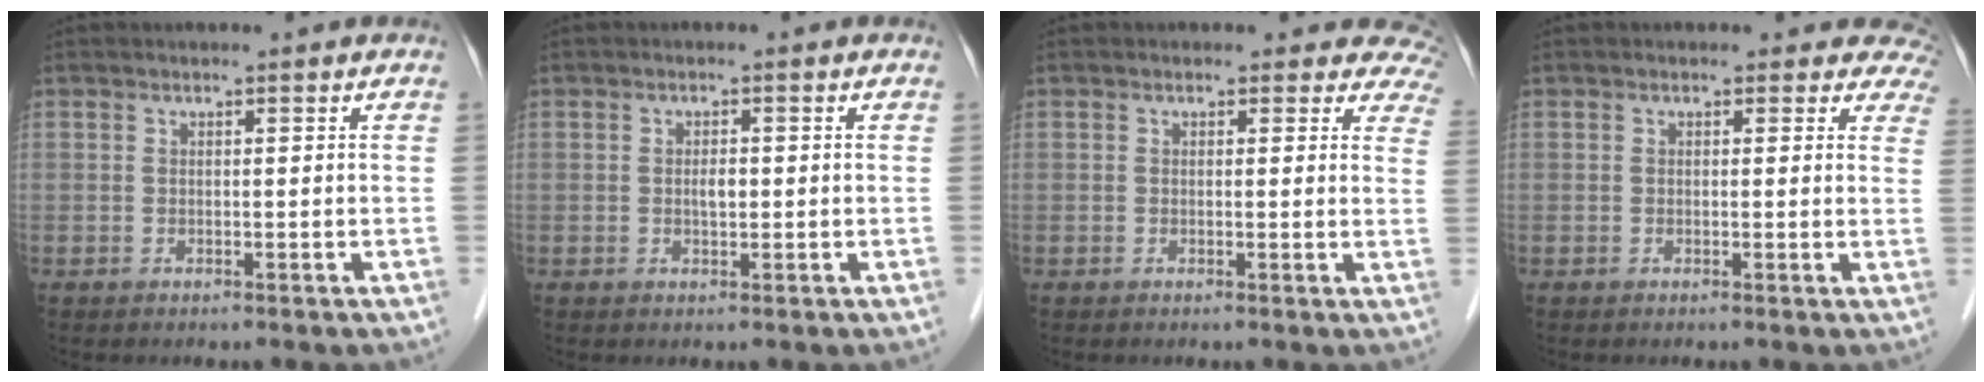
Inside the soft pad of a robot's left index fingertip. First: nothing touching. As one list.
[{"total": 1.6, "force": [0.0, 0.7, 1.5], "torque": [-0.026, 0.001, -0.001]}, {"total": 6.5, "force": [5.6, 3.3, 0.7], "torque": [0.035, -0.012, 0.020]}, {"total": 5.4, "force": [4.5, 2.8, 0.2], "torque": [0.039, -0.011, 0.010]}]